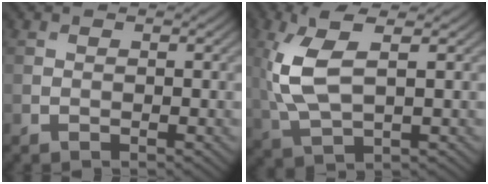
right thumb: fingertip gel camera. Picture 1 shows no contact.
{"total": 8.6, "force": [1.6, 3.5, 7.7], "torque": [-0.192, 0.003, 0.030]}